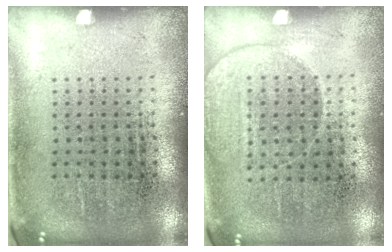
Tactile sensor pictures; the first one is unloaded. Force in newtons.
{"total": 1.4, "press": 1.3, "slide": 0.5}